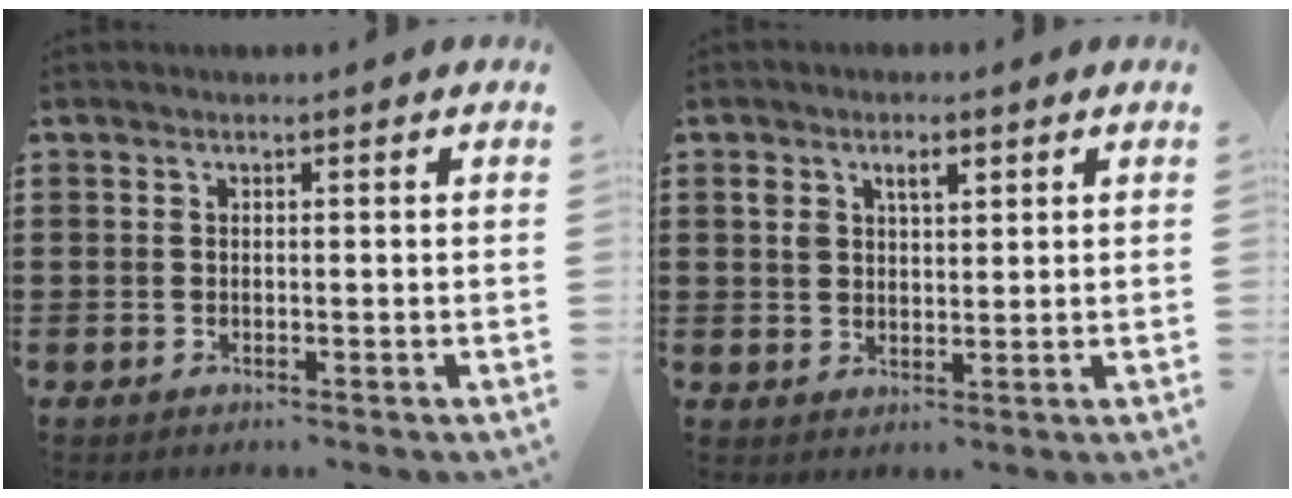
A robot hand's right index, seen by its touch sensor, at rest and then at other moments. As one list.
[{"total": 3.0, "force": [1.5, 1.7, 2.0], "torque": [-0.039, 0.006, 0.024]}]